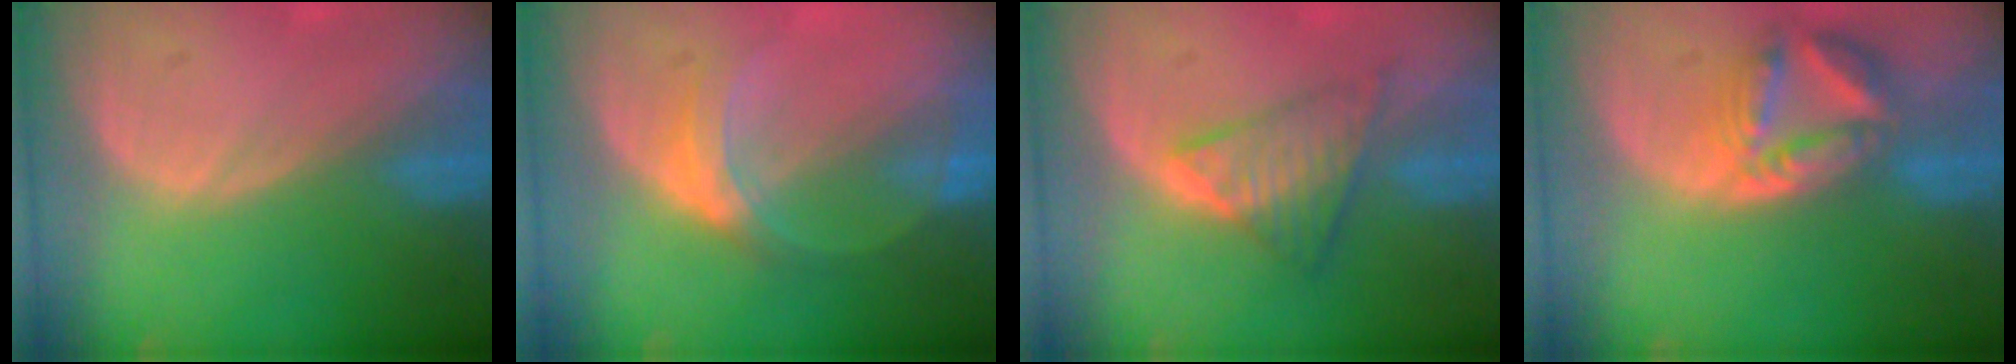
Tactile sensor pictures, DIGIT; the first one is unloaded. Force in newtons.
{"total": 5.1, "press": 4.8, "slide": 1.7}
{"total": 6.0, "press": 6.0, "slide": 0.8}
{"total": 8.0, "press": 7.0, "slide": 3.8}